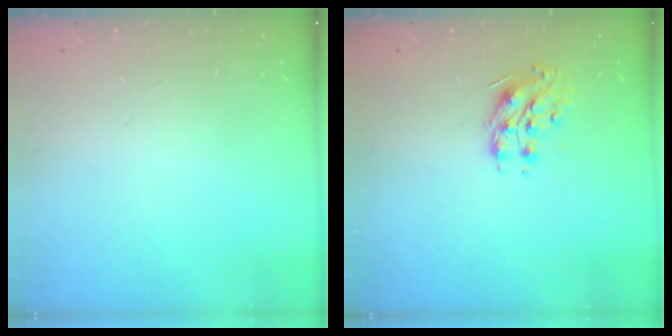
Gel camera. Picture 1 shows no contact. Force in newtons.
{"total": 9.3, "press": 9.3, "slide": 0.2}